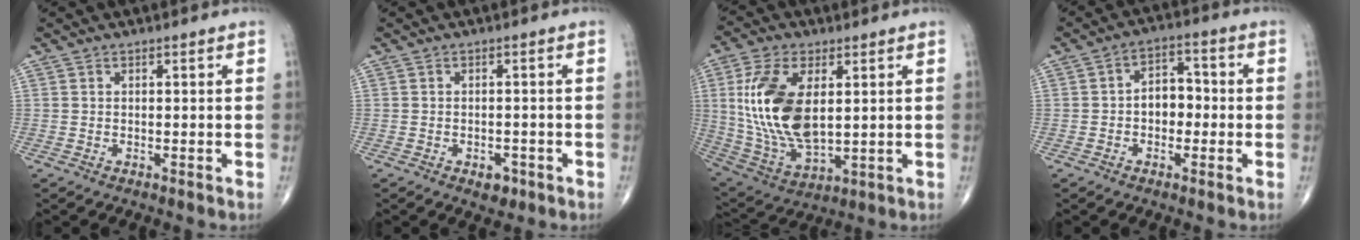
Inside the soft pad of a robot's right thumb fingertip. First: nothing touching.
{"total": 2.7, "force": [-1.5, 1.7, 1.6], "torque": [-0.010, 0.003, -0.016]}
{"total": 18.1, "force": [3.1, 9.5, 15.1], "torque": [-0.302, -0.018, 0.070]}
{"total": 6.3, "force": [-0.7, 4.4, 4.4], "torque": [-0.045, 0.025, -0.021]}